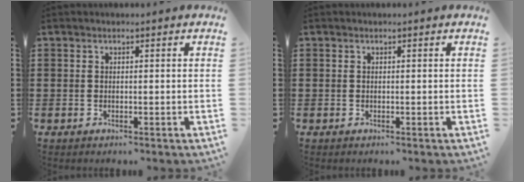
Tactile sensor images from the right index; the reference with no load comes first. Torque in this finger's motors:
{"motor_torque": [0.00, 0.00, 0.00, 0.00]}